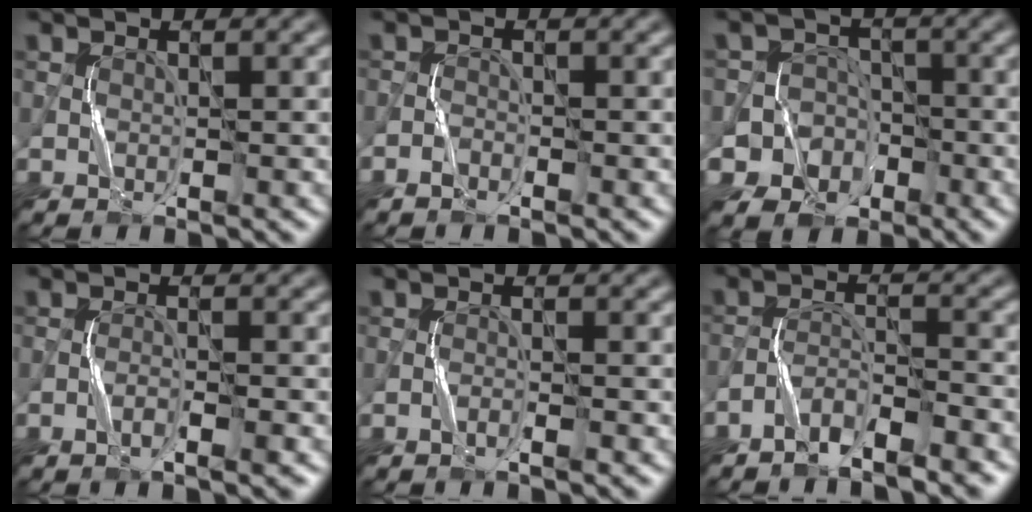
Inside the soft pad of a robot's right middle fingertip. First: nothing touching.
{"total": 0.8, "force": [-0.7, 0.4, 0.3], "torque": [-0.005, 0.003, -0.014]}
{"total": 7.4, "force": [-3.6, 6.4, 0.6], "torque": [-0.010, 0.000, -0.086]}
{"total": 1.5, "force": [-0.9, -0.1, 1.2], "torque": [-0.026, 0.004, -0.016]}
{"total": 0.8, "force": [-0.5, -0.2, 0.5], "torque": [-0.013, 0.002, -0.010]}
{"total": 3.5, "force": [-3.1, 0.5, 1.7], "torque": [-0.034, 0.005, -0.059]}